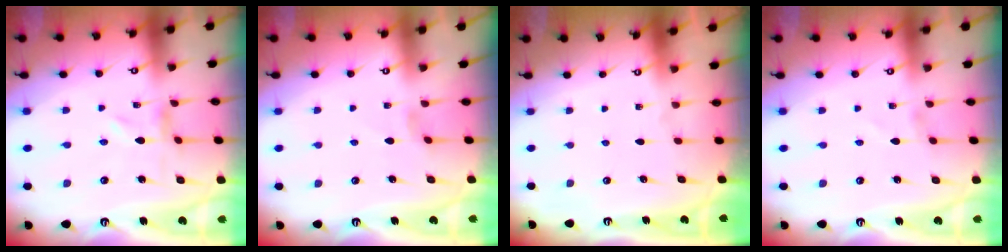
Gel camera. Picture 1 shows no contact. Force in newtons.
{"total": 0.0}
{"total": 0.0}
{"total": 1.5, "press": 1.5, "slide": 0.1}